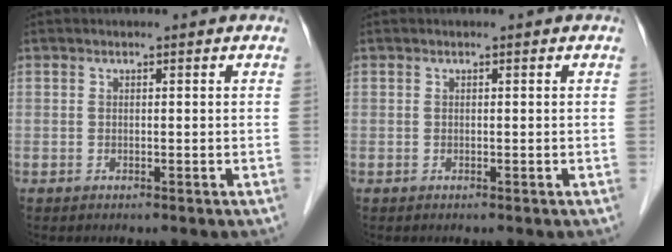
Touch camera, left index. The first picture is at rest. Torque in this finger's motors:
{"motor_torque": [0.00, 0.00, 0.00, 0.00]}